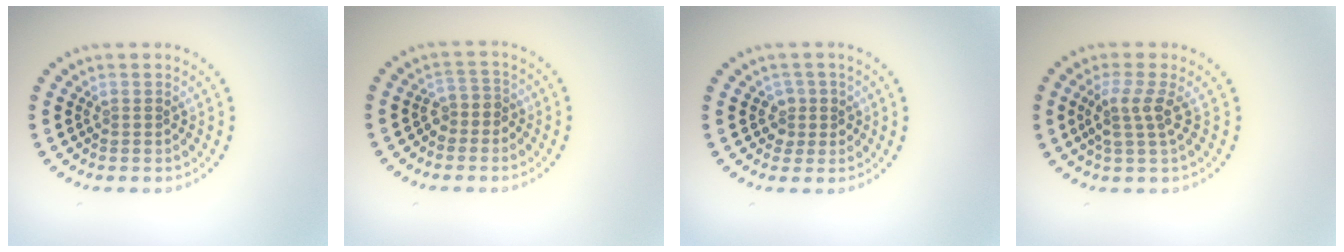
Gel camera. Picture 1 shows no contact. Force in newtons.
{"total": 1.8, "press": 1.4, "slide": 1.1}
{"total": 1.8, "press": 1.5, "slide": 1.1}
{"total": 2.5, "press": 1.9, "slide": 1.7}